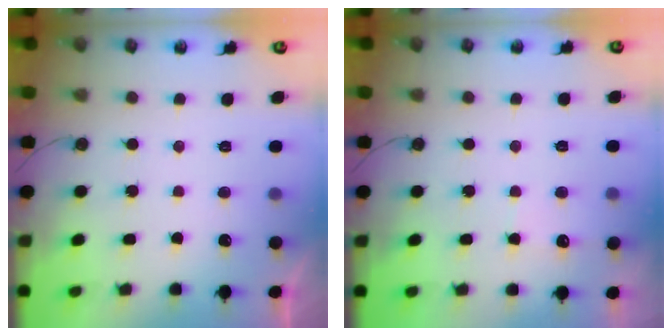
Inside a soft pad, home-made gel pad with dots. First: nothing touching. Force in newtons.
{"total": 4.5, "press": 4.5, "slide": 0.5}